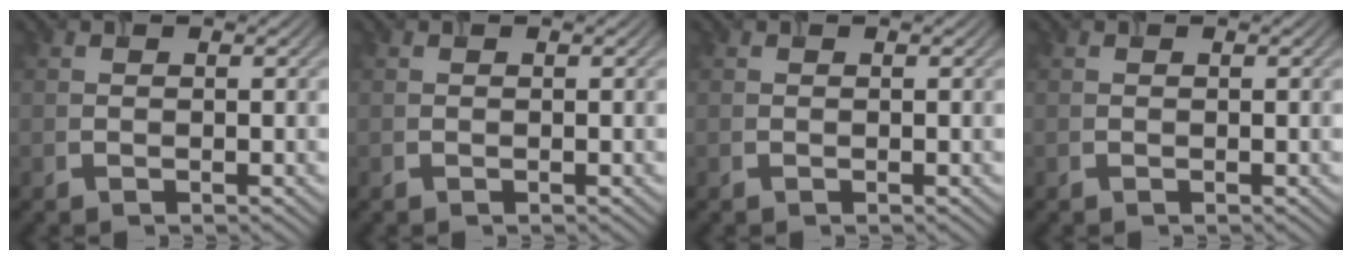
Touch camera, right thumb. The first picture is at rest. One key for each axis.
{"total": 0.0}
{"total": 0.0}
{"total": 0.0}